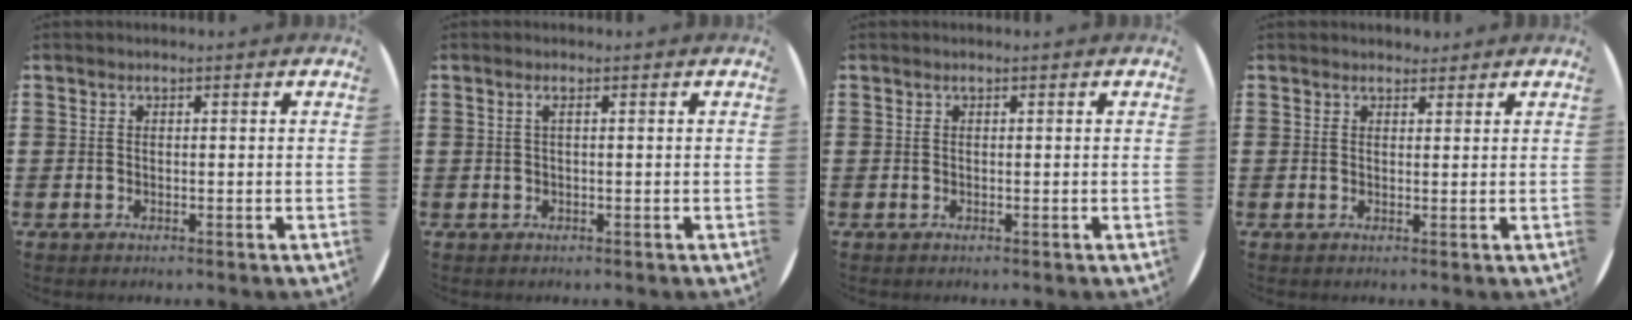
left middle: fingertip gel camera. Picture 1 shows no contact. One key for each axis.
{"total": 0.6, "fx": 0.1, "fy": 0.0, "fz": 0.6, "tx": -0.009, "ty": -0.001, "tz": 0.001}
{"total": 0.0}
{"total": 1.3, "fx": 1.2, "fy": 0.5, "fz": 0.0, "tx": 0.008, "ty": 0.000, "tz": 0.022}